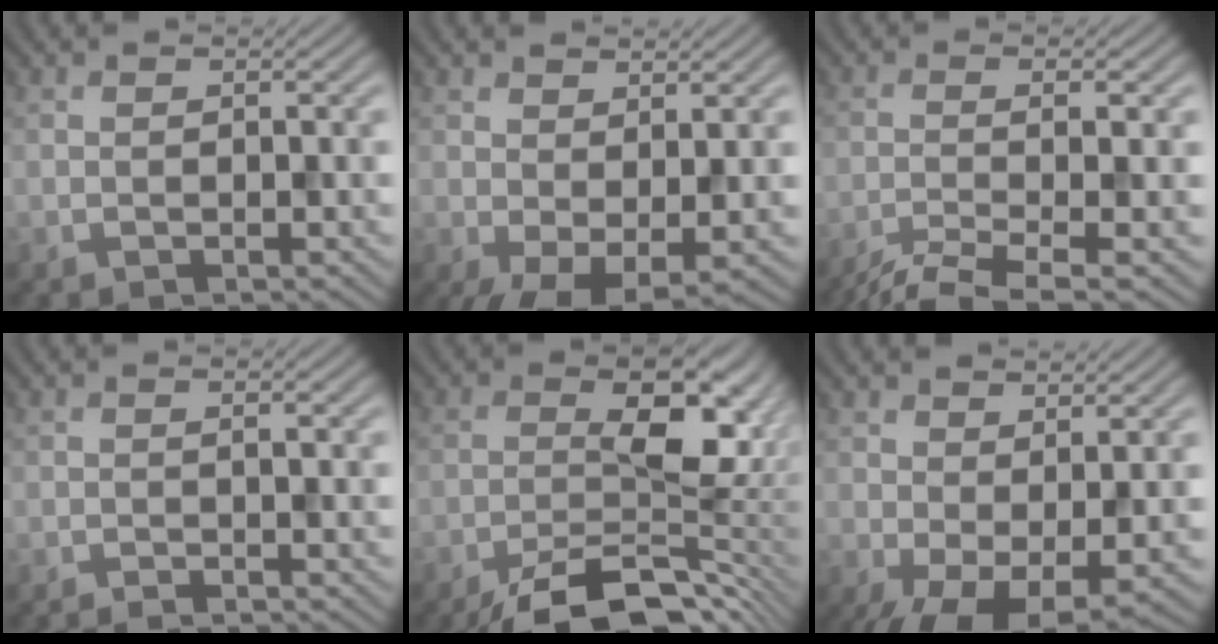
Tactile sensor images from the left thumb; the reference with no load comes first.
{"total": 4.7, "force": [-0.3, 2.3, 4.1], "torque": [-0.088, -0.008, -0.004]}
{"total": 5.9, "force": [-3.3, 1.0, 4.8], "torque": [-0.073, -0.004, -0.071]}
{"total": 1.1, "force": [-0.7, 0.0, 0.9], "torque": [-0.012, 0.004, -0.014]}
{"total": 13.6, "force": [-6.1, 5.1, 11.1], "torque": [-0.167, -0.006, -0.098]}
{"total": 6.9, "force": [-0.8, 3.3, 6.0], "torque": [-0.122, -0.015, -0.011]}